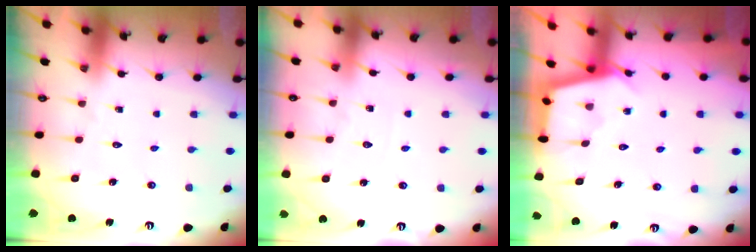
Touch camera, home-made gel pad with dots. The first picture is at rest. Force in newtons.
{"total": 3.6, "press": 3.6, "slide": 0.5}
{"total": 2.9, "press": 2.9, "slide": 0.3}